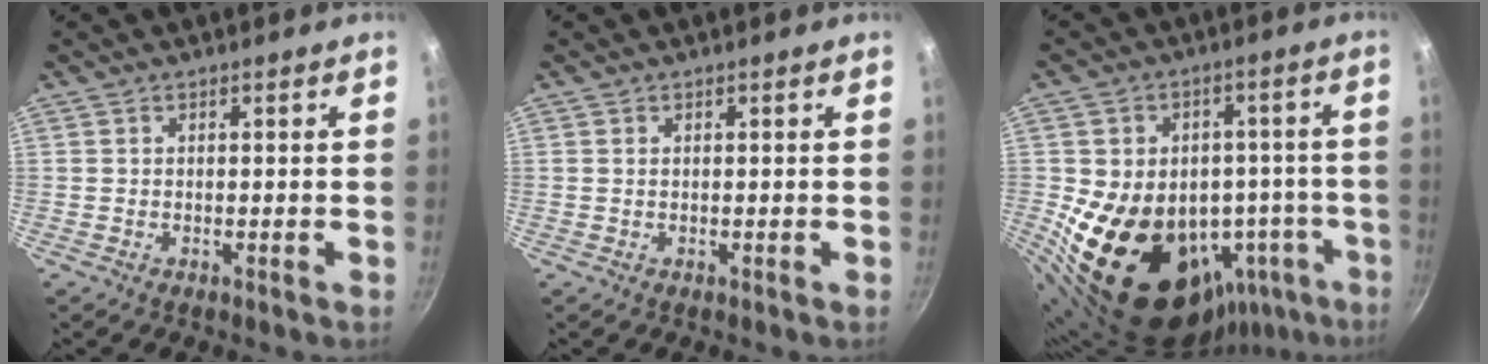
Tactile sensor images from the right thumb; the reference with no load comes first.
{"total": 0.0}
{"total": 24.4, "force": [-6.7, 17.7, 15.4], "torque": [-0.196, 0.027, -0.078]}